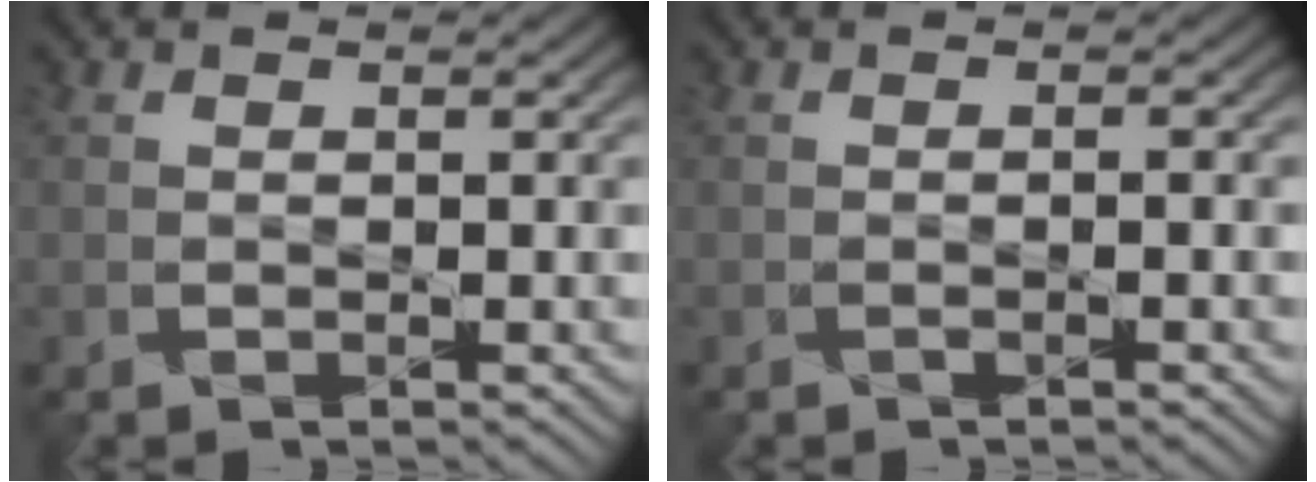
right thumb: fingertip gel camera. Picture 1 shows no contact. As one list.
[{"total": 0.6, "force": [-0.4, 0.2, 0.4], "torque": [-0.002, 0.004, -0.010]}]